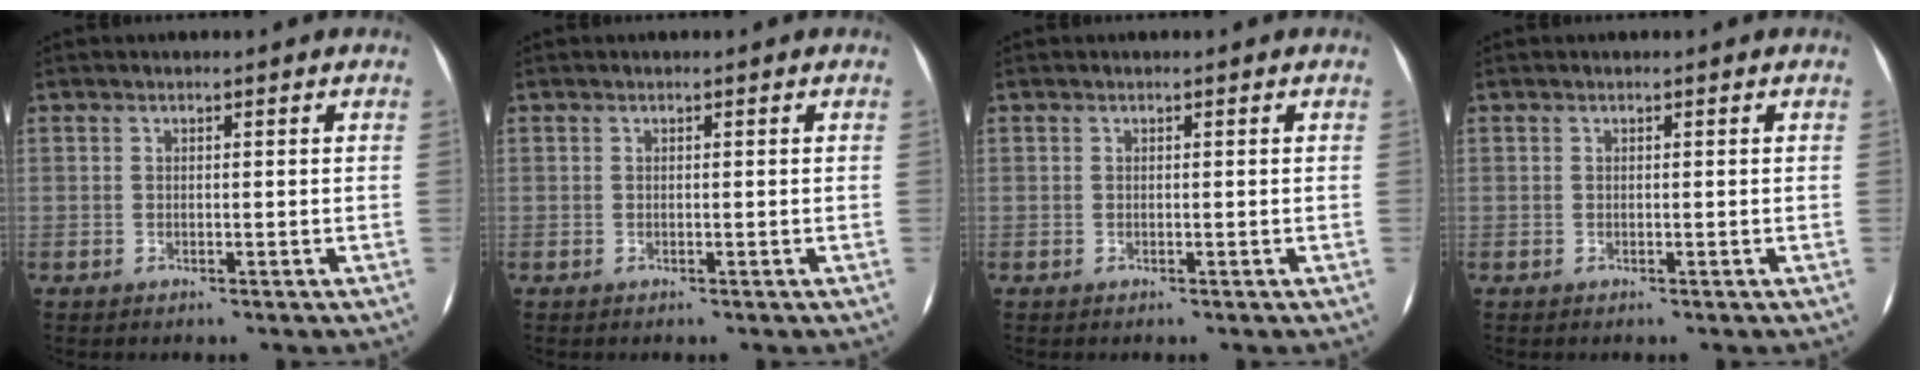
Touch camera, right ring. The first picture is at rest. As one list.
[{"total": 0.0}, {"total": 0.0}, {"total": 0.0}]